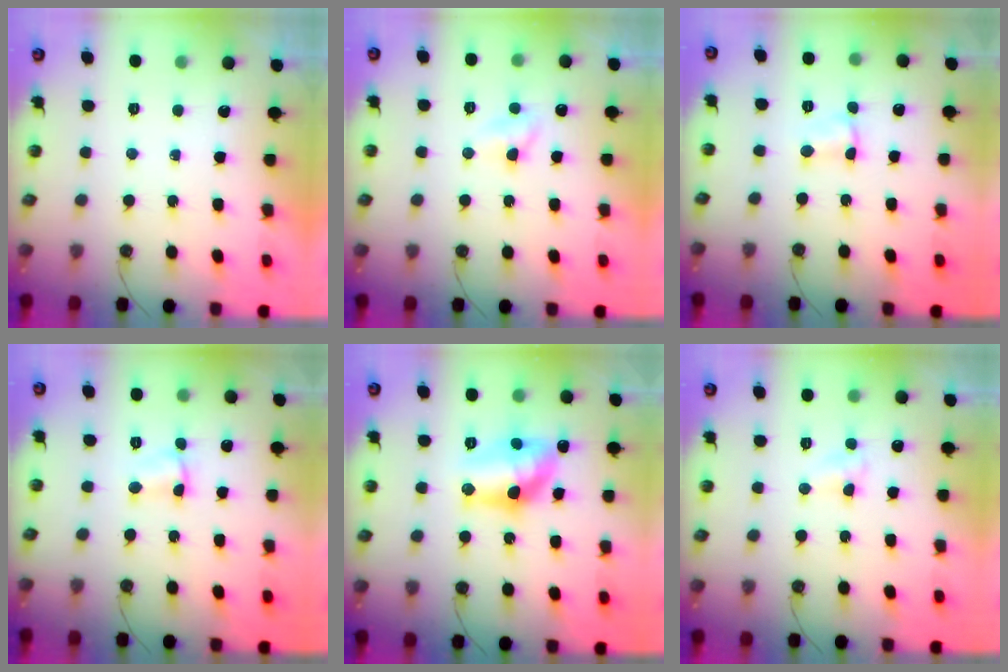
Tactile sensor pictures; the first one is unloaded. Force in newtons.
{"total": 4.8, "press": 4.8, "slide": 0.6}
{"total": 1.9, "press": 1.9, "slide": 0.3}
{"total": 1.5, "press": 1.4, "slide": 0.5}
{"total": 13.5, "press": 13.4, "slide": 0.8}
{"total": 4.0, "press": 4.0, "slide": 0.5}